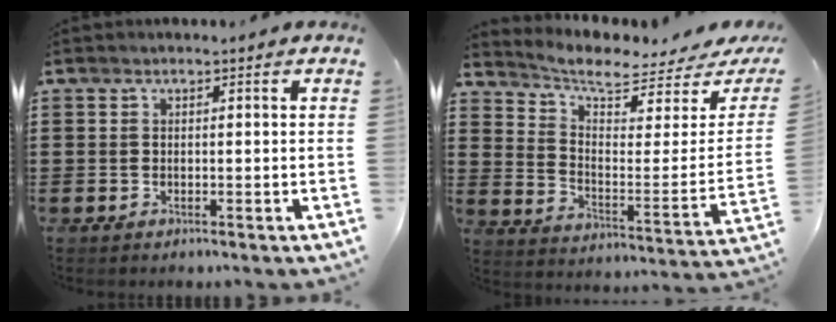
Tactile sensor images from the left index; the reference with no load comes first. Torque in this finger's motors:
{"motor_torque": [1.09, -1.05, 0.09, 0.01]}